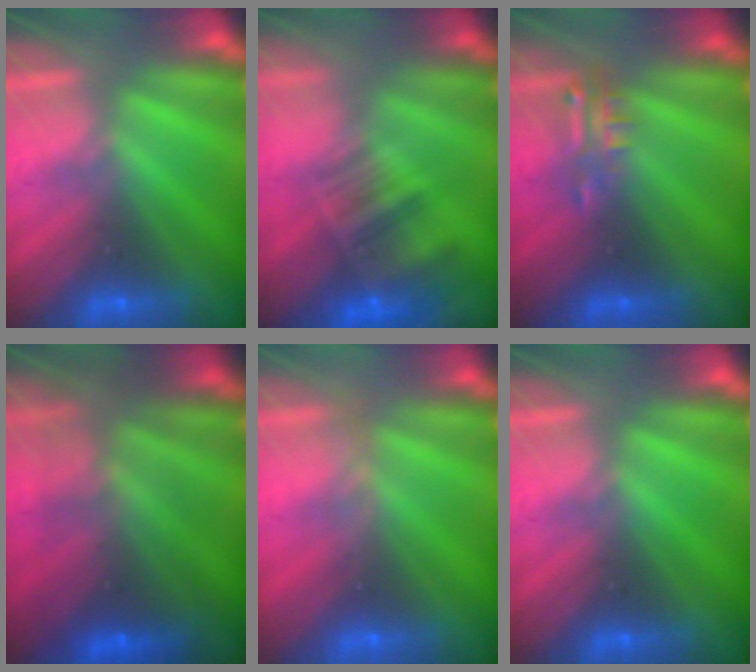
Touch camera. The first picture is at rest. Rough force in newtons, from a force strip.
{"total": 7.6}
{"total": 3.8}
{"total": 7.4}
{"total": 3.4}
{"total": 0.0}